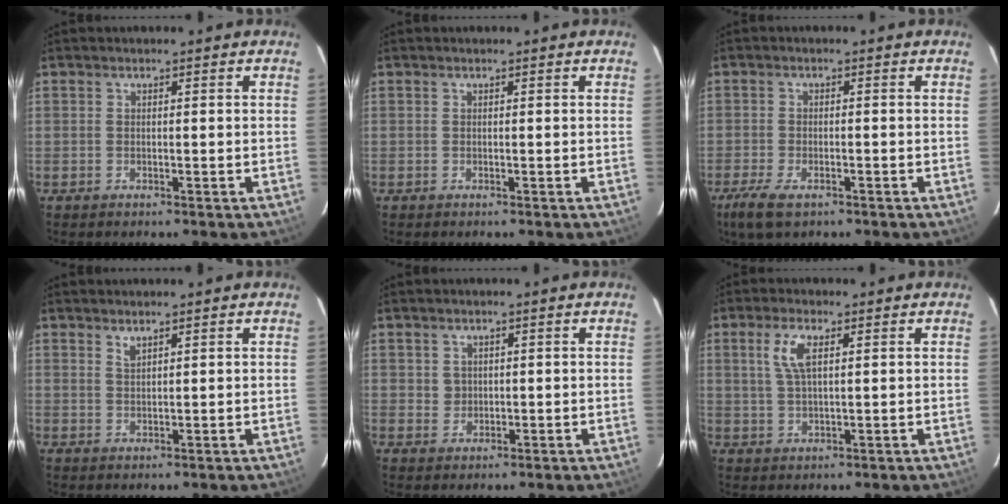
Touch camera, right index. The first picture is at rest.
{"total": 0.0}
{"total": 6.3, "force": [-4.2, 2.3, 4.1], "torque": [-0.106, -0.019, -0.076]}
{"total": 1.3, "force": [1.2, 0.3, 0.6], "torque": [-0.010, 0.000, 0.021]}
{"total": 2.1, "force": [0.5, 2.0, 0.3], "torque": [0.002, 0.006, 0.008]}
{"total": 5.1, "force": [1.8, 1.8, 4.4], "torque": [-0.089, 0.005, 0.037]}